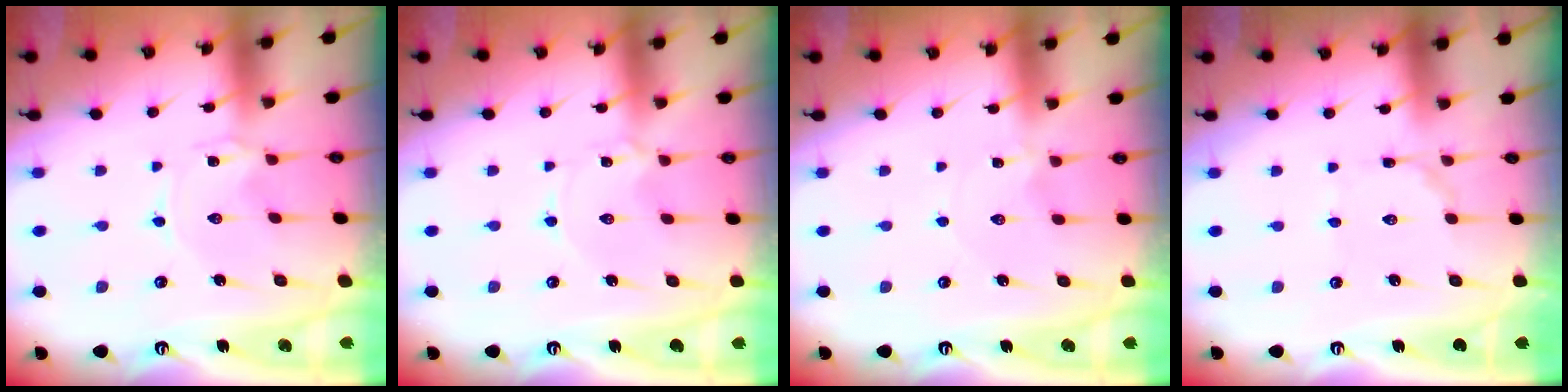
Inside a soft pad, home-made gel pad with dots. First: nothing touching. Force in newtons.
{"total": 0.0}
{"total": 0.0}
{"total": 2.6, "press": 2.6, "slide": 0.2}